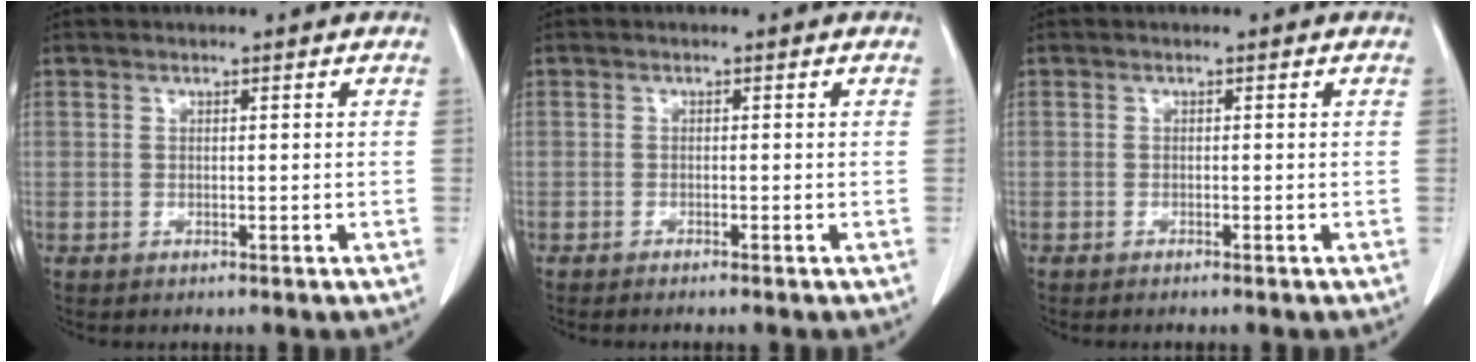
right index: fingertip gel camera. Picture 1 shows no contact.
{"total": 1.7, "force": [-1.4, -0.3, 0.9], "torque": [-0.011, 0.001, -0.019]}
{"total": 1.1, "force": [-0.9, -0.2, 0.5], "torque": [-0.008, 0.000, -0.013]}